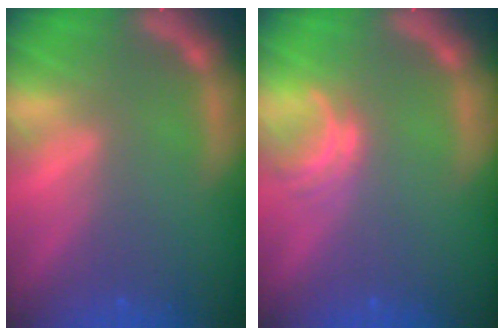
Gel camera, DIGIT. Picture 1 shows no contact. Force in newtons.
{"total": 2.0}